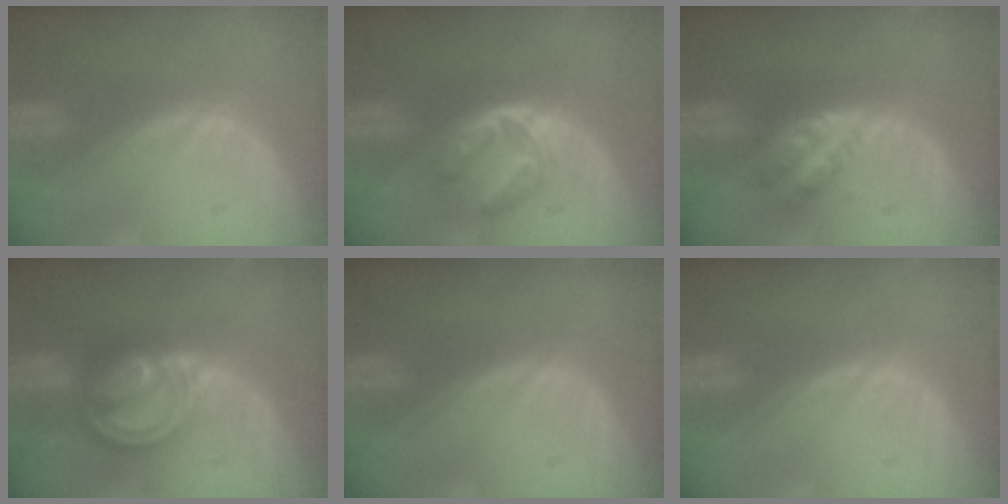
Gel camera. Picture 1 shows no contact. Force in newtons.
{"total": 5.8, "press": 5.0, "slide": 3.0}
{"total": 4.6, "press": 4.1, "slide": 2.2}
{"total": 8.1, "press": 7.0, "slide": 4.1}
{"total": 0.0}
{"total": 0.0}